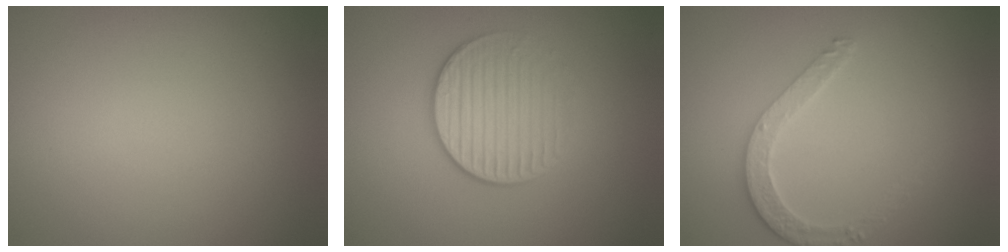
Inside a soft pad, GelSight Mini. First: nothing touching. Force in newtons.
{"total": 3.2, "press": 2.9, "slide": 1.4}
{"total": 2.8, "press": 2.5, "slide": 1.2}